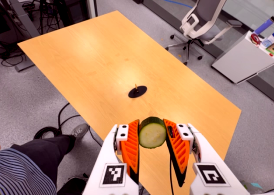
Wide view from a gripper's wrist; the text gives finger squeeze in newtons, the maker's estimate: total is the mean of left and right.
{"total": 10.2, "left": 9.6, "right": 10.7}